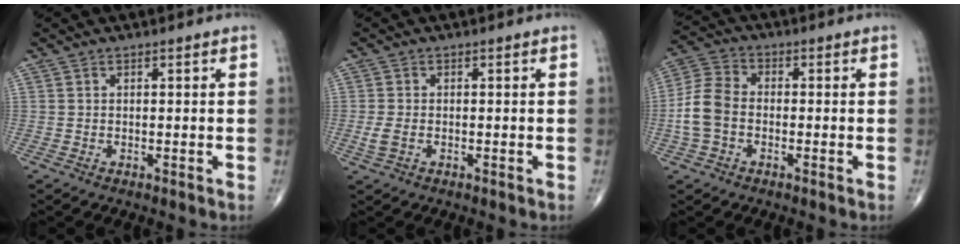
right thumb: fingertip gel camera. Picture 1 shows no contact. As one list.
[{"total": 2.5, "force": [-0.6, 1.5, 1.9], "torque": [-0.049, 0.003, -0.013]}, {"total": 8.1, "force": [-1.6, 5.7, 5.5], "torque": [-0.116, 0.025, -0.041]}]